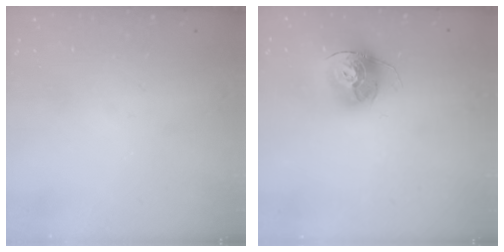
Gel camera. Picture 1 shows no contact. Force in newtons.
{"total": 14.8, "press": 14.7, "slide": 1.4}